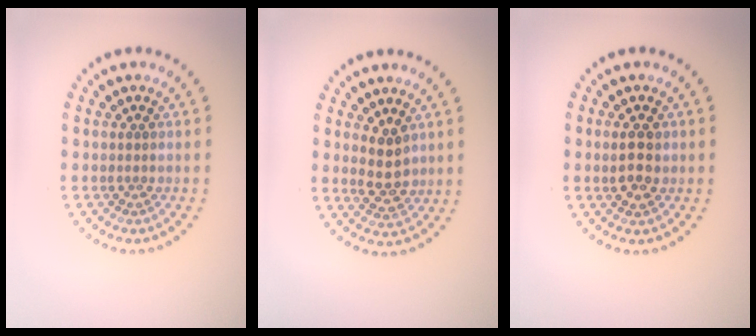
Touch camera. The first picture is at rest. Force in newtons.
{"total": 2.7, "press": 2.5, "slide": 0.8}
{"total": 2.5, "press": 2.5, "slide": 0.5}